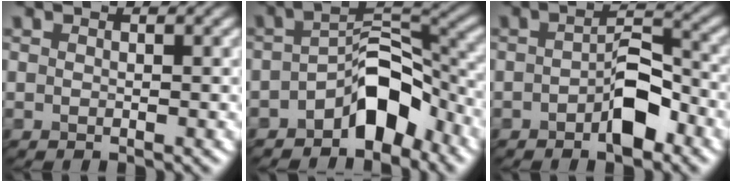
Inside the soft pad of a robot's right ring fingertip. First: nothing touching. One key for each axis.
{"total": 5.9, "fx": -4.0, "fy": 2.4, "fz": 3.6, "tx": -0.052, "ty": 0.019, "tz": -0.063}
{"total": 3.4, "fx": -2.3, "fy": 0.8, "fz": 2.4, "tx": -0.045, "ty": 0.016, "tz": -0.029}